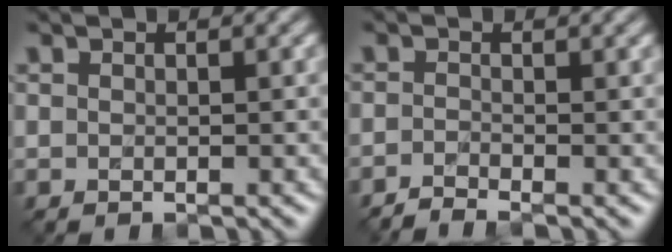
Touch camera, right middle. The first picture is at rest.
{"total": 1.4, "force": [-1.2, 0.2, 0.7], "torque": [-0.011, -0.002, -0.039]}